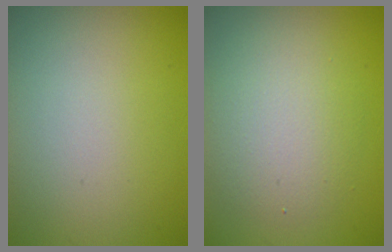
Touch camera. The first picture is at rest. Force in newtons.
{"total": 4.1, "press": 4.1, "slide": 0.3}